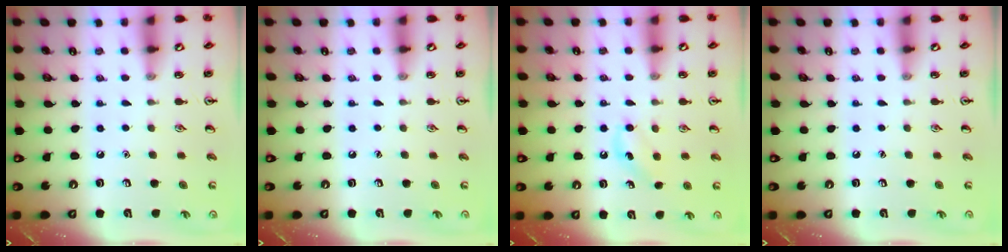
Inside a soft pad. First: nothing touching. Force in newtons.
{"total": 0.0}
{"total": 5.4, "press": 5.0, "slide": 1.8}
{"total": 0.0}